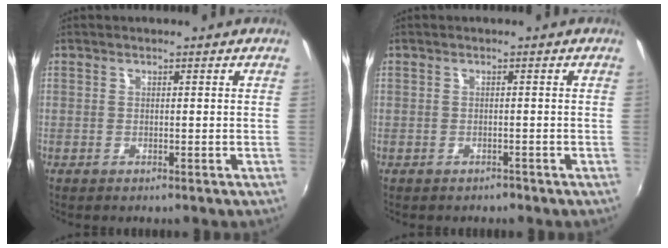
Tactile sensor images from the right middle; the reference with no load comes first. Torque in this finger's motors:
{"motor_torque": [0.13, -0.15, -0.02, -0.01]}